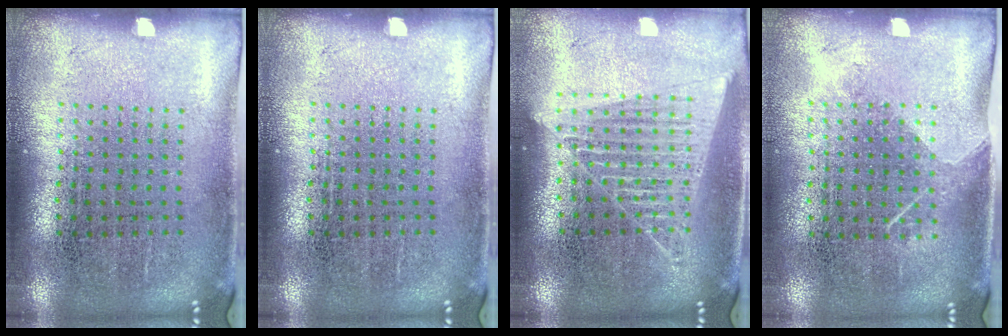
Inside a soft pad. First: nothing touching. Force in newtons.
{"total": 0.0}
{"total": 1.5, "press": 1.4, "slide": 0.5}
{"total": 1.2, "press": 0.9, "slide": 0.8}